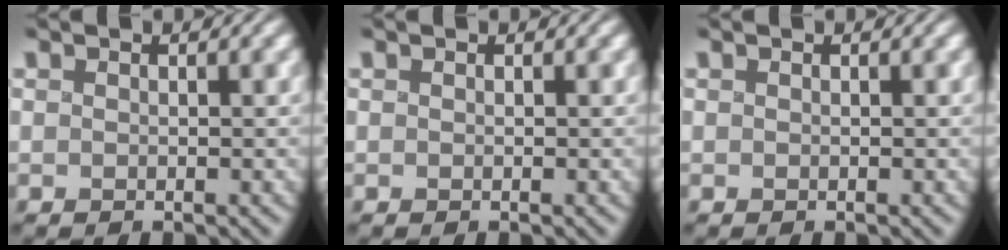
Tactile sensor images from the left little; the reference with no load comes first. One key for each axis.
{"total": 0.0}
{"total": 0.0}